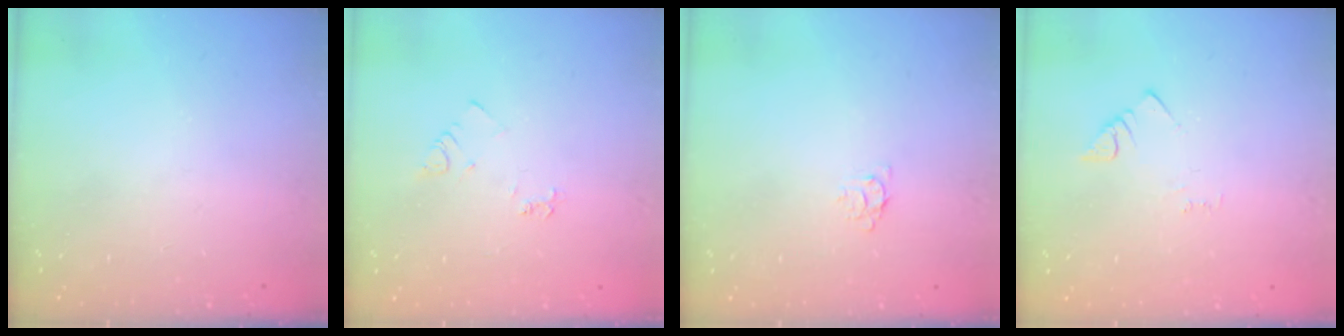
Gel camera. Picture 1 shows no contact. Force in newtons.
{"total": 4.0, "press": 3.9, "slide": 0.6}
{"total": 3.6, "press": 3.5, "slide": 0.4}
{"total": 1.5, "press": 1.5, "slide": 0.3}